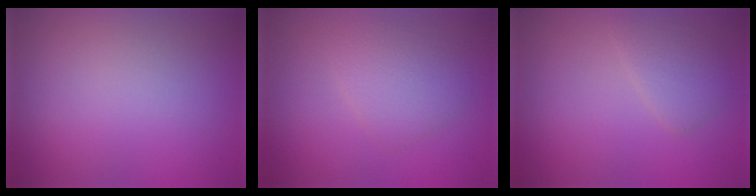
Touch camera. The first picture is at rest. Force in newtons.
{"total": 2.8, "press": 2.8, "slide": 0.1}
{"total": 2.1, "press": 2.1, "slide": 0.1}